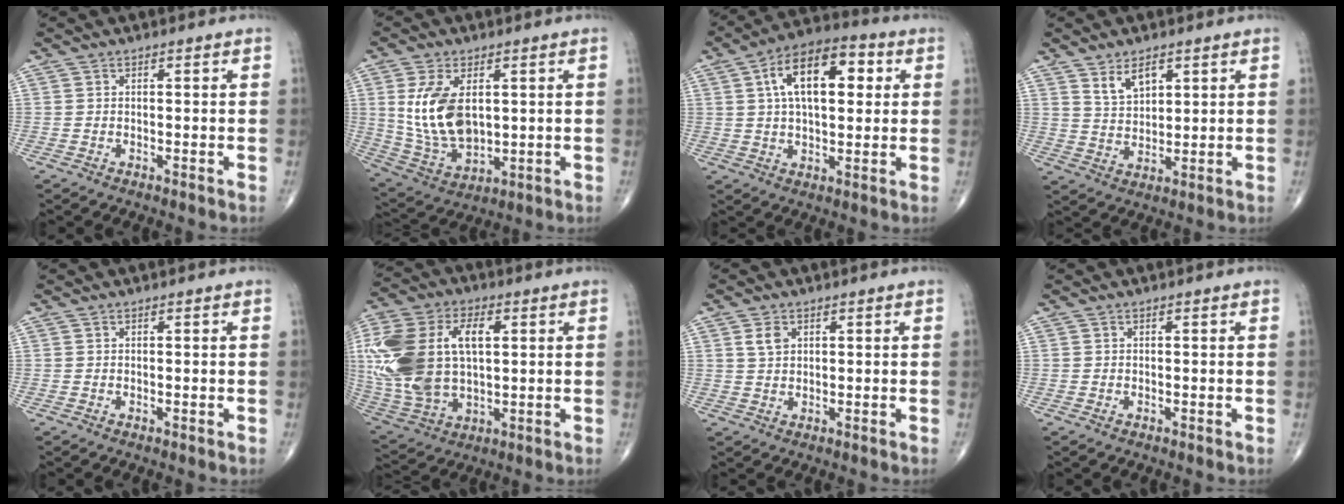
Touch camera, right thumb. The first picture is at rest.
{"total": 13.6, "force": [2.4, 7.9, 10.9], "torque": [-0.203, -0.015, 0.061]}
{"total": 15.2, "force": [3.9, 7.7, 12.5], "torque": [-0.187, 0.016, 0.059]}
{"total": 5.6, "force": [3.2, 2.9, 3.4], "torque": [-0.047, -0.021, 0.064]}
{"total": 0.0}
{"total": 24.0, "force": [3.8, 14.1, 19.1], "torque": [-0.425, 0.002, 0.075]}
{"total": 2.8, "force": [1.1, 1.9, 1.7], "torque": [-0.026, -0.001, 0.024]}
{"total": 0.0}